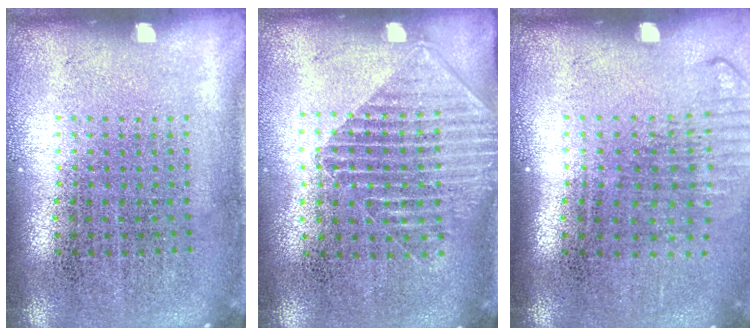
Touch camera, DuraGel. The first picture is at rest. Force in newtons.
{"total": 1.4, "press": 1.2, "slide": 0.8}
{"total": 1.3, "press": 1.0, "slide": 0.7}